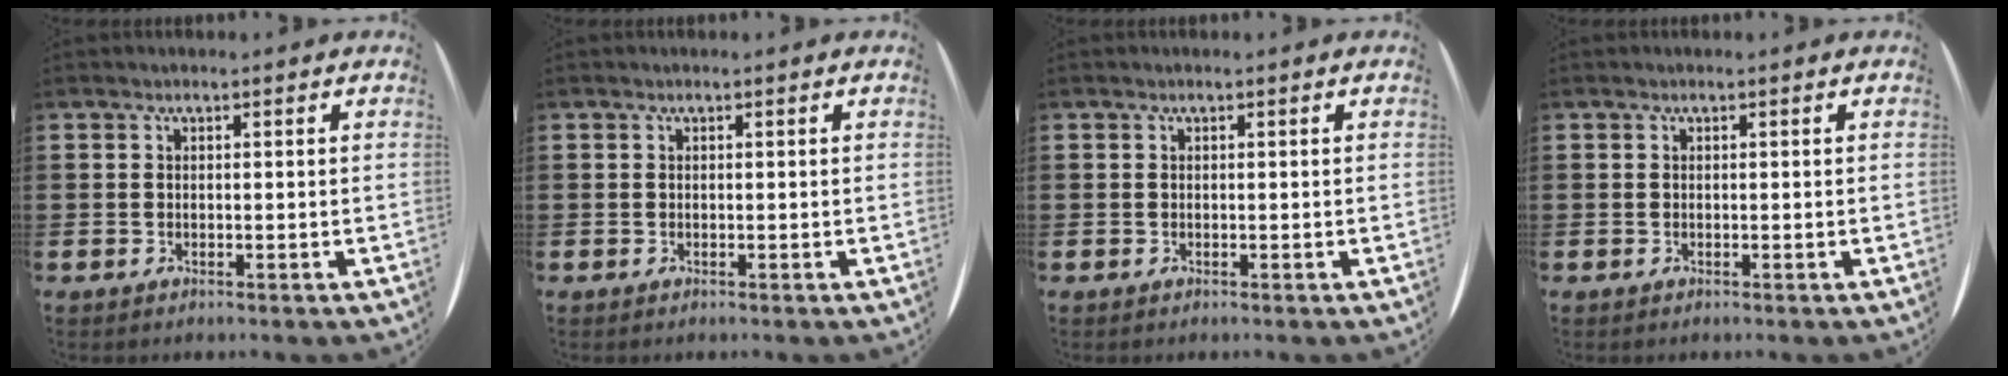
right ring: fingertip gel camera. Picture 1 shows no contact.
{"total": 0.0}
{"total": 0.0}
{"total": 0.0}